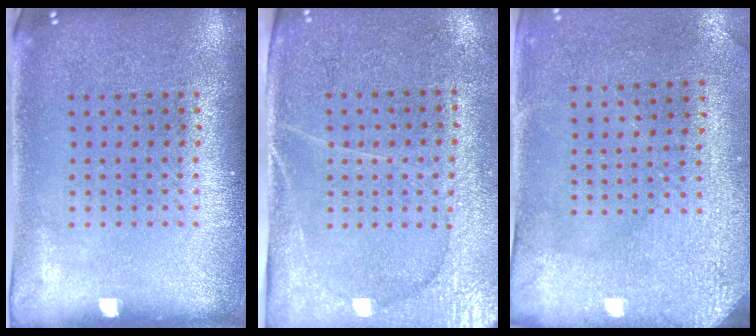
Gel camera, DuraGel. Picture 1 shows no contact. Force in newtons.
{"total": 3.0, "press": 2.8, "slide": 1.1}
{"total": 3.0, "press": 2.4, "slide": 1.7}